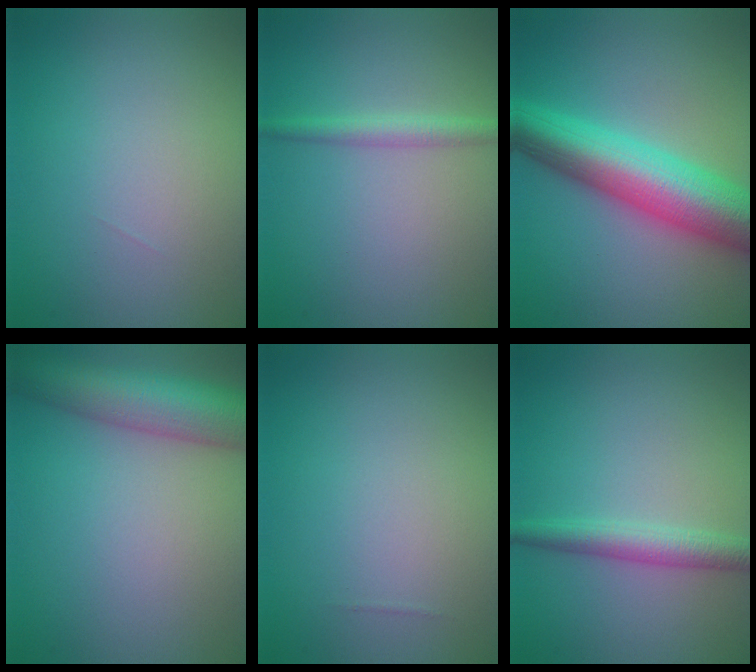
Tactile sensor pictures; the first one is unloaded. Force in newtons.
{"total": 2.0, "press": 2.0, "slide": 0.1}
{"total": 9.7, "press": 9.7, "slide": 0.2}
{"total": 8.2, "press": 8.2, "slide": 0.4}
{"total": 0.0}
{"total": 2.6, "press": 2.6, "slide": 0.0}